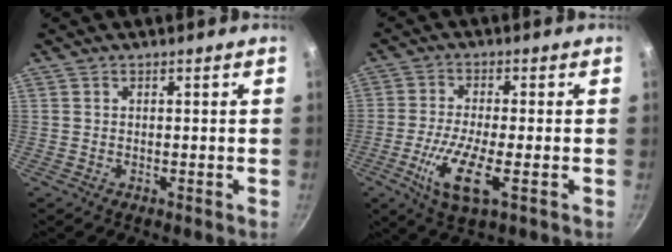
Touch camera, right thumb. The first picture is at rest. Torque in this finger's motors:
{"motor_torque": [1.13, 0.72, 1.00, -0.37, 0.24]}